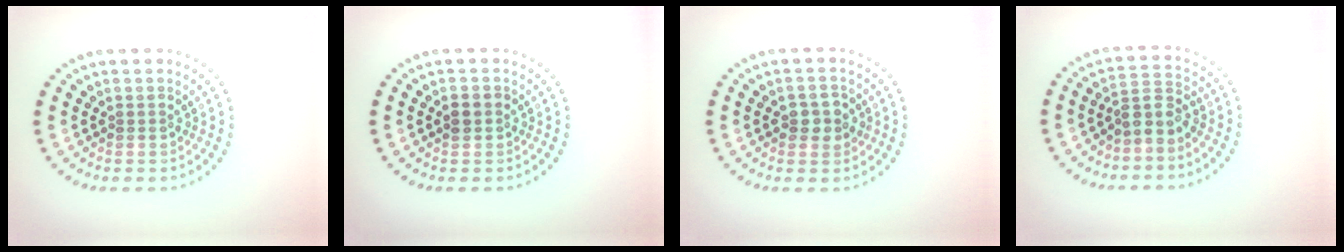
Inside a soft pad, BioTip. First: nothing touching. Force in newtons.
{"total": 1.2, "press": 1.2, "slide": 0.1}
{"total": 2.1, "press": 2.1, "slide": 0.2}
{"total": 2.5, "press": 2.0, "slide": 1.5}